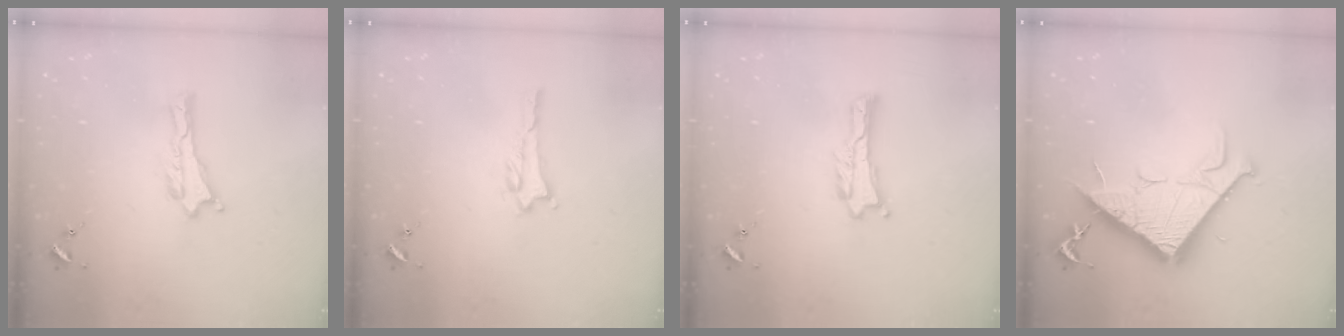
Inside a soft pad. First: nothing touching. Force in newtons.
{"total": 0.5, "press": 0.5, "slide": 0.1}
{"total": 0.0}
{"total": 11.9, "press": 11.9, "slide": 0.2}